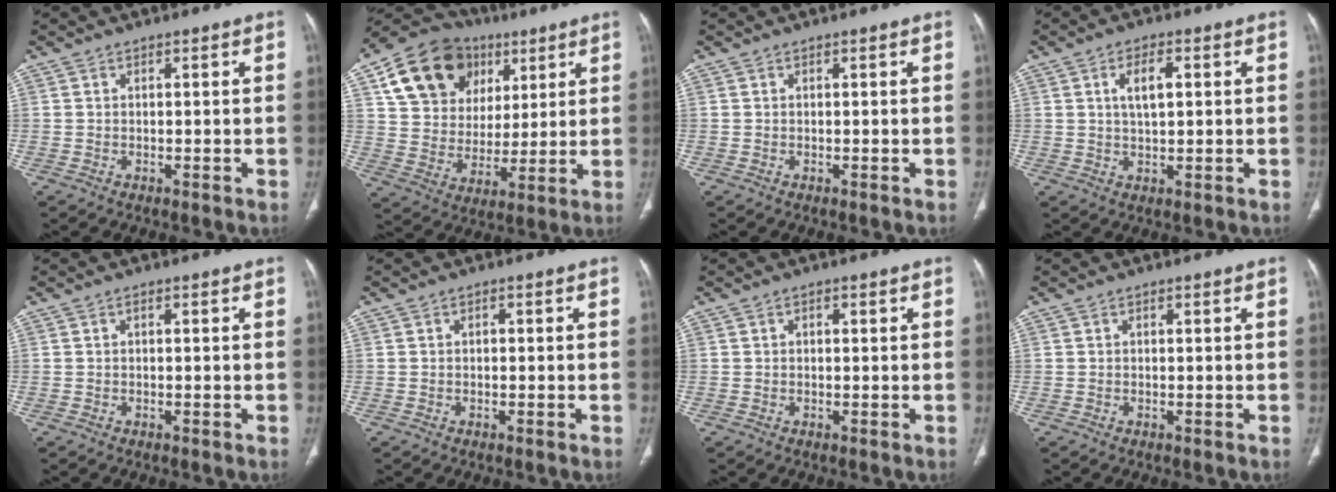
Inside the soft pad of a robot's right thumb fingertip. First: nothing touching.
{"total": 19.8, "force": [8.8, 15.1, 9.3], "torque": [-0.130, 0.001, 0.157]}
{"total": 0.0}
{"total": 5.1, "force": [1.3, 2.4, 4.3], "torque": [-0.073, 0.000, 0.023]}
{"total": 0.5, "force": [0.1, 0.3, 0.4], "torque": [-0.009, 0.001, 0.002]}
{"total": 0.6, "force": [0.0, 0.5, 0.4], "torque": [-0.003, 0.002, -0.001]}
{"total": 1.0, "force": [0.3, 0.6, 0.7], "torque": [-0.009, 0.001, 0.005]}
{"total": 0.0}